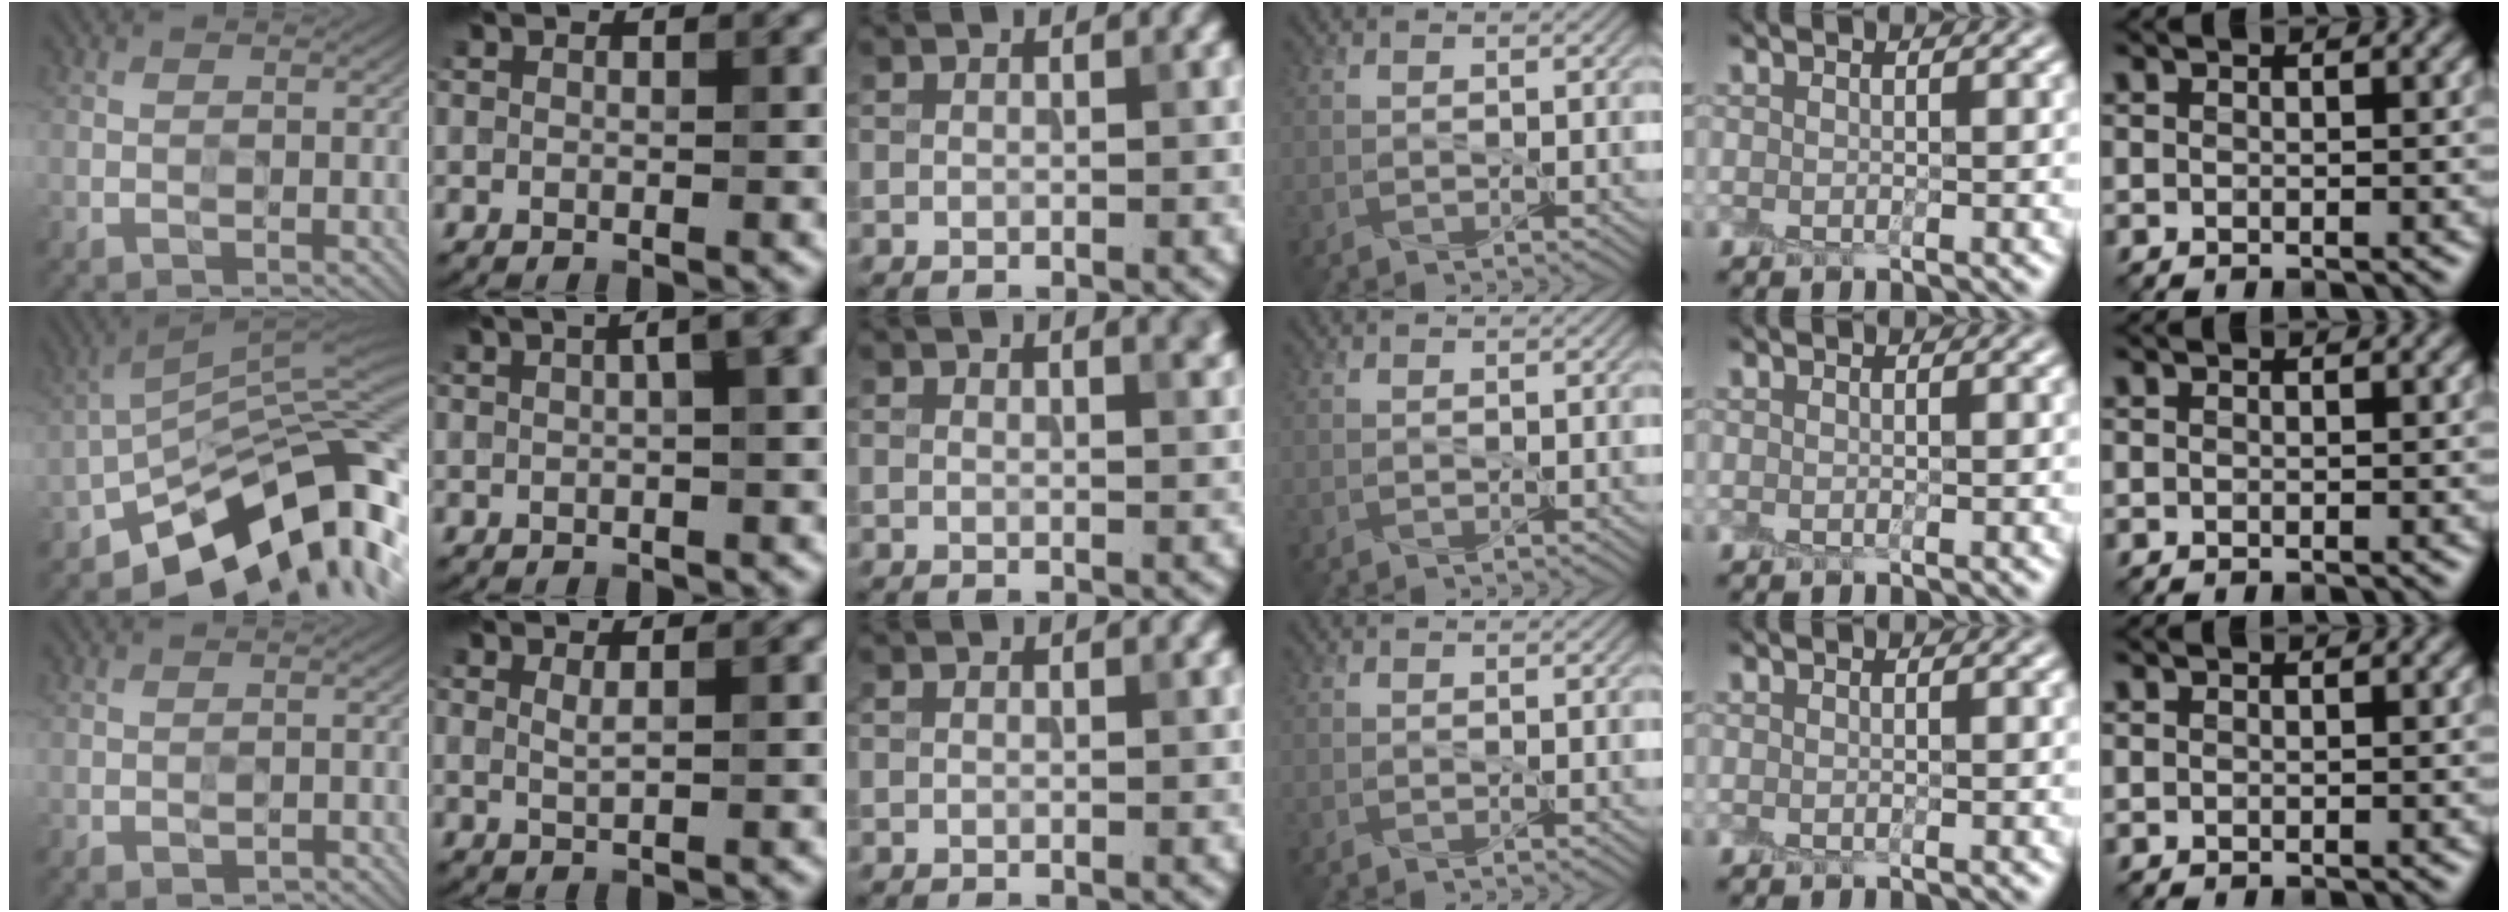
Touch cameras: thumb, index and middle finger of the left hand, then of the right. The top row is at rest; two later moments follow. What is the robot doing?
{"motion": "peel", "object": "aluminum foil"}